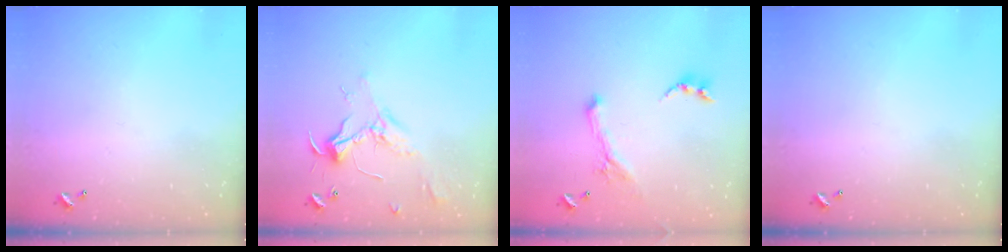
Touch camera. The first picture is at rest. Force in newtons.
{"total": 2.3, "press": 2.2, "slide": 0.7}
{"total": 0.8, "press": 0.8, "slide": 0.2}
{"total": 0.0}